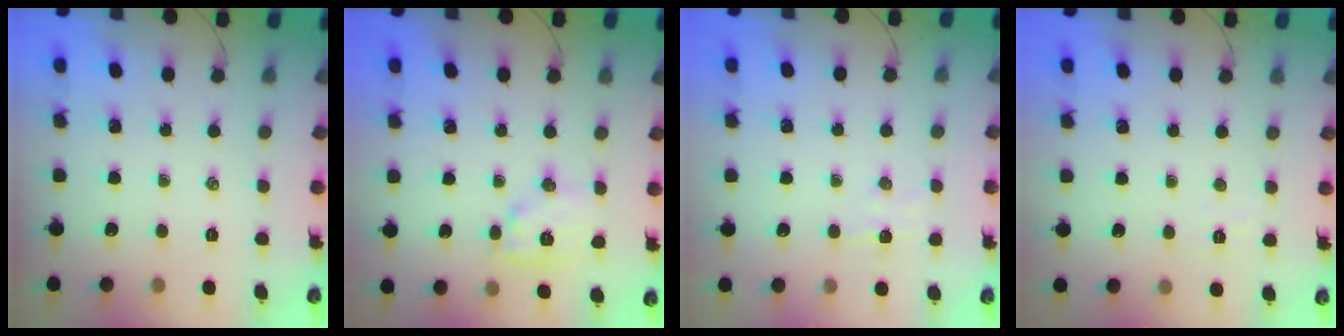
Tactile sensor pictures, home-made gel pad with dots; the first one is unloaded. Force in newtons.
{"total": 9.5, "press": 9.5, "slide": 0.3}
{"total": 4.3, "press": 4.2, "slide": 1.0}
{"total": 2.8, "press": 2.7, "slide": 0.8}